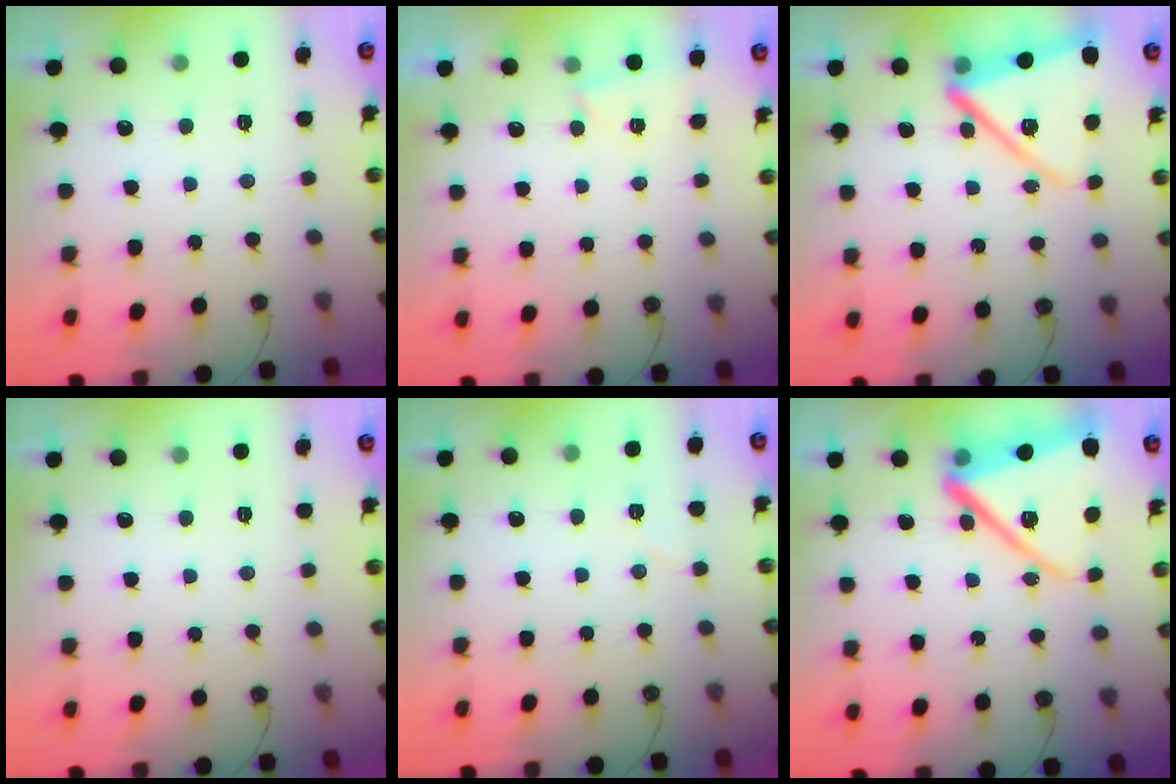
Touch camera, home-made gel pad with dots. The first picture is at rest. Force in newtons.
{"total": 1.7, "press": 1.7, "slide": 0.5}
{"total": 14.3, "press": 14.2, "slide": 1.3}
{"total": 0.0}
{"total": 4.2, "press": 4.0, "slide": 1.4}
{"total": 16.9, "press": 16.8, "slide": 2.0}